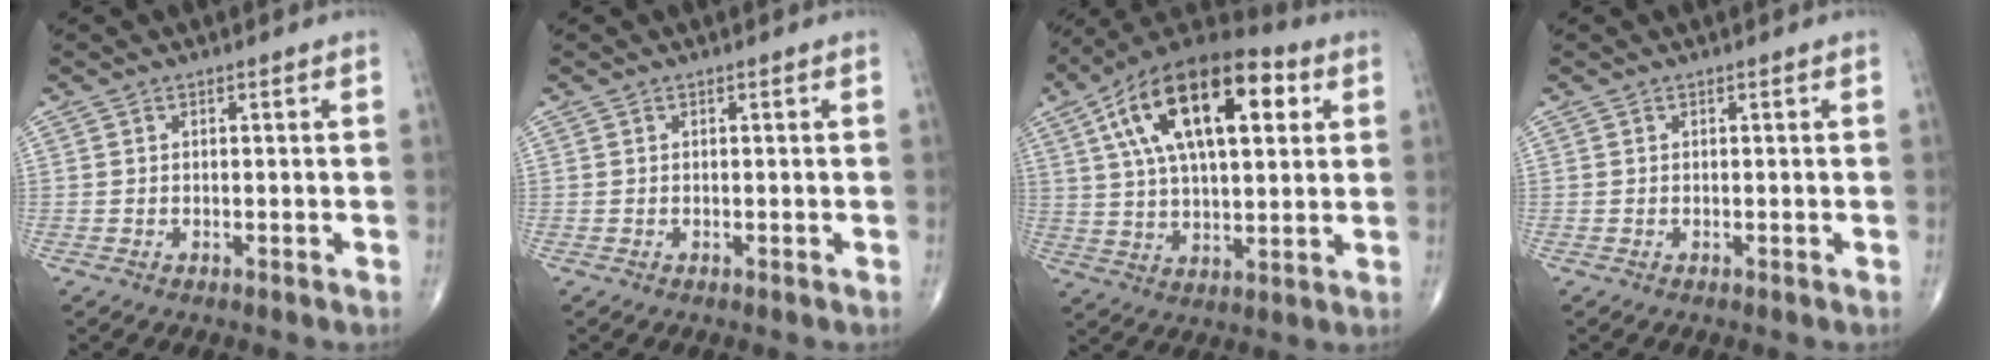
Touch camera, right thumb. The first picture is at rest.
{"total": 0.0}
{"total": 23.4, "force": [7.8, 11.0, 19.2], "torque": [-0.317, 0.011, 0.124]}
{"total": 0.0}